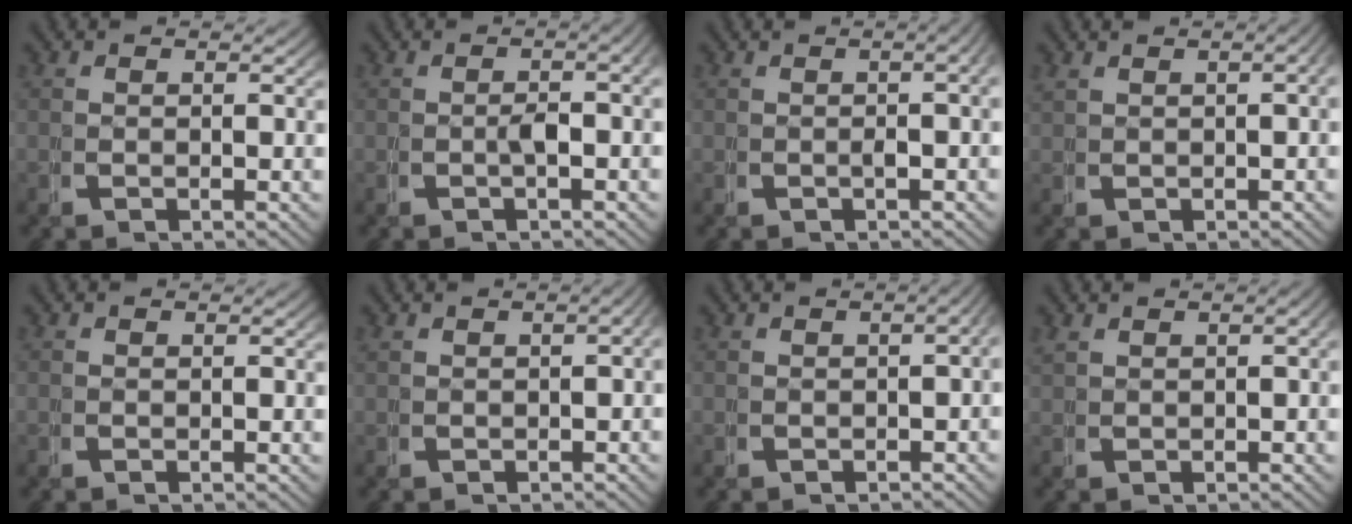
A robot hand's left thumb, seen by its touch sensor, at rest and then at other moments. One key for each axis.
{"total": 2.7, "fx": -0.3, "fy": 0.6, "fz": 2.6, "tx": -0.041, "ty": 0.009, "tz": -0.005}
{"total": 3.3, "fx": 0.0, "fy": 1.2, "fz": 3.1, "tx": -0.035, "ty": 0.018, "tz": -0.005}
{"total": 2.1, "fx": 0.5, "fy": 0.6, "fz": 1.9, "tx": -0.023, "ty": 0.009, "tz": 0.015}
{"total": 0.0}
{"total": 1.5, "fx": -0.2, "fy": 0.5, "fz": 1.4, "tx": -0.020, "ty": 0.001, "tz": 0.002}
{"total": 2.4, "fx": -0.5, "fy": 1.0, "fz": 2.1, "tx": -0.025, "ty": 0.004, "tz": -0.008}
{"total": 1.2, "fx": 0.7, "fy": 0.3, "fz": 0.9, "tx": -0.012, "ty": 0.006, "tz": 0.019}